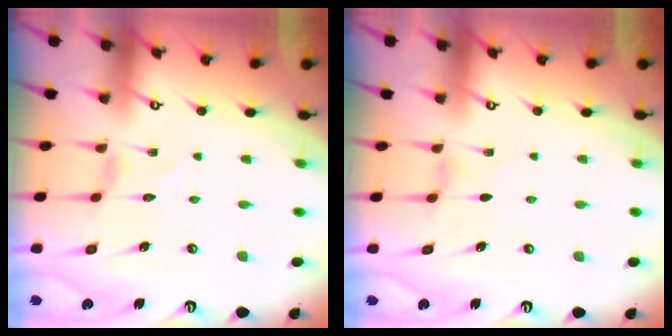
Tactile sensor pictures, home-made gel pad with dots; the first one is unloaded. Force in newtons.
{"total": 0.9, "press": 0.8, "slide": 0.3}